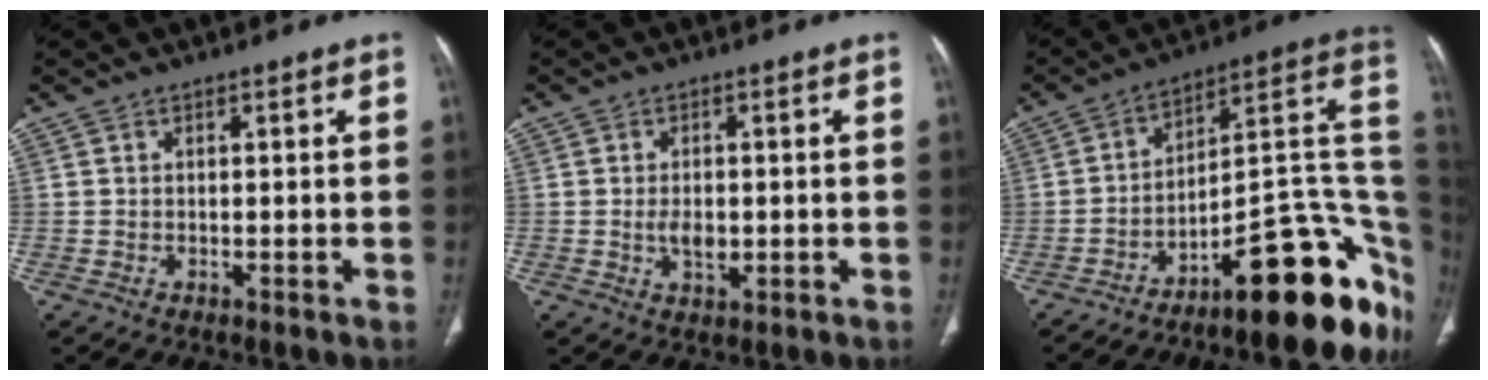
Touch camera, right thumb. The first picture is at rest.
{"total": 3.8, "force": [-0.5, 2.2, 3.1], "torque": [-0.049, -0.002, -0.006]}
{"total": 25.1, "force": [-11.9, 7.9, 20.6], "torque": [-0.158, 0.109, -0.165]}